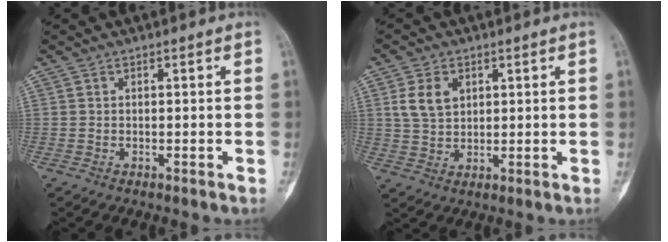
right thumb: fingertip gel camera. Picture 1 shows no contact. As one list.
[{"total": 5.8, "force": [2.0, 4.1, 3.7], "torque": [-0.058, -0.006, 0.041]}]